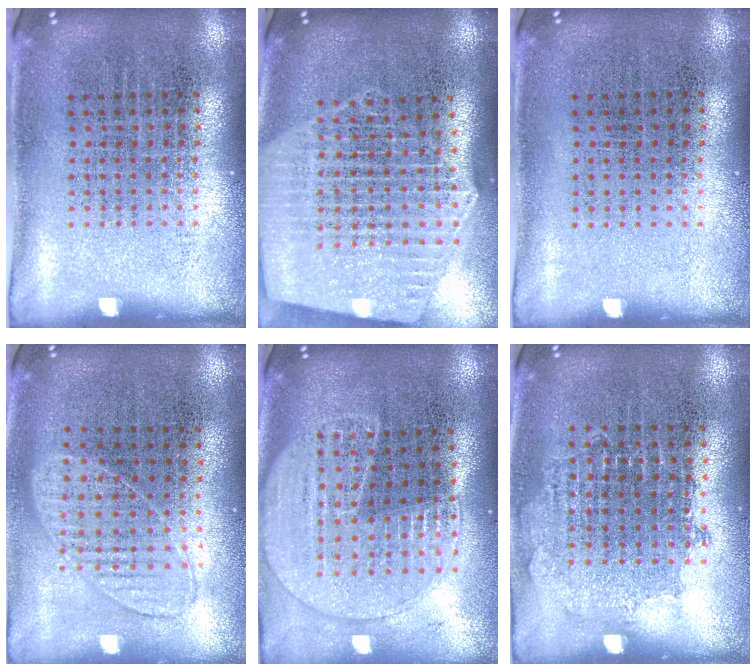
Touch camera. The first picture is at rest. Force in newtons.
{"total": 2.8, "press": 2.4, "slide": 1.4}
{"total": 0.0}
{"total": 0.8, "press": 0.8, "slide": 0.3}
{"total": 1.8, "press": 1.7, "slide": 0.6}
{"total": 0.8, "press": 0.8, "slide": 0.4}